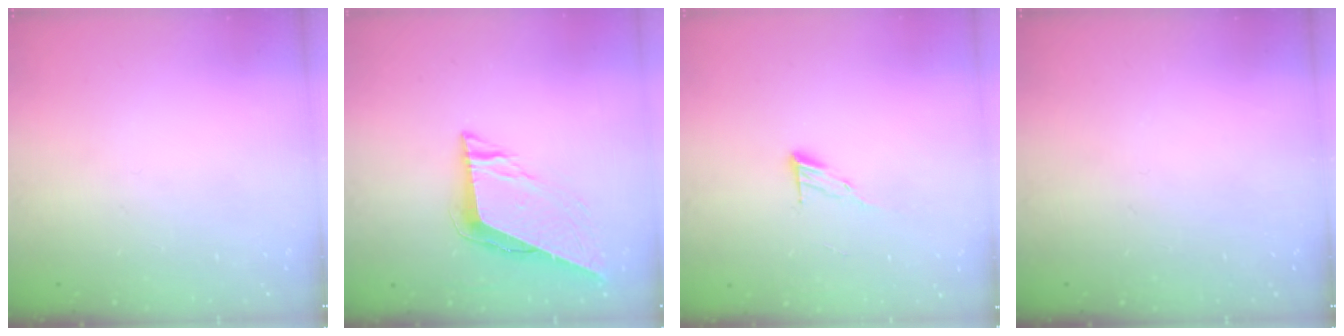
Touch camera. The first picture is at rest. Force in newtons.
{"total": 8.3, "press": 8.2, "slide": 0.4}
{"total": 5.9, "press": 5.9, "slide": 0.6}
{"total": 0.0}